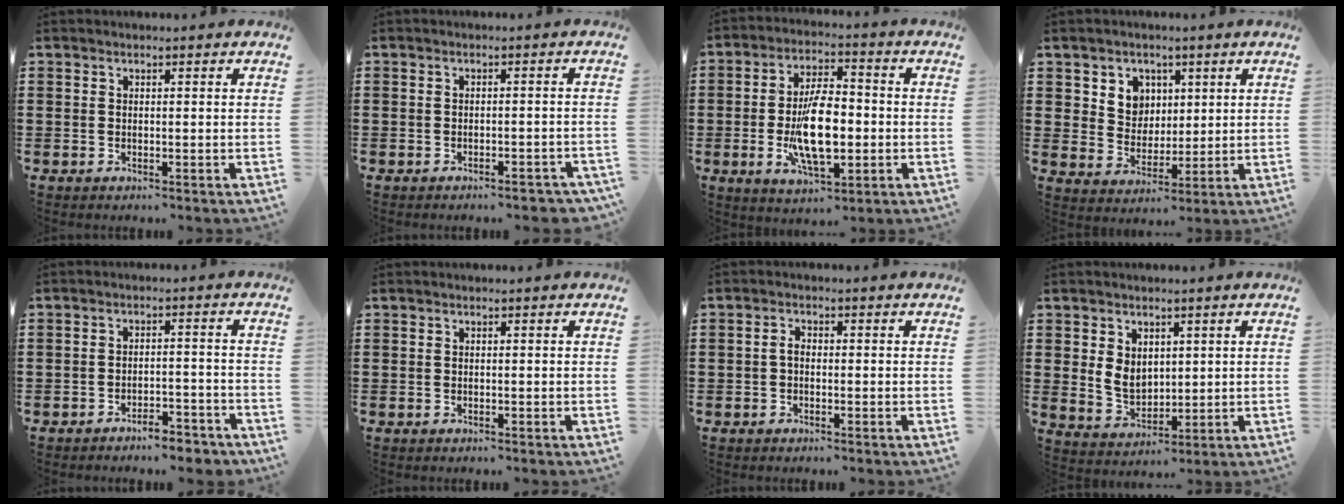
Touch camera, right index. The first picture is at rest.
{"total": 2.1, "force": [-1.9, 0.3, 0.8], "torque": [-0.016, 0.002, -0.038]}
{"total": 11.9, "force": [-1.9, 5.2, 10.5], "torque": [-0.215, -0.011, -0.037]}
{"total": 5.5, "force": [2.3, 4.8, 1.2], "torque": [-0.035, 0.006, 0.038]}
{"total": 4.0, "force": [-3.8, 0.5, 1.2], "torque": [-0.022, 0.002, -0.076]}
{"total": 0.0}
{"total": 1.7, "force": [-0.4, 0.9, 1.4], "torque": [-0.034, -0.001, -0.010]}
{"total": 4.9, "force": [1.7, 3.8, 2.6], "torque": [-0.055, 0.008, 0.029]}